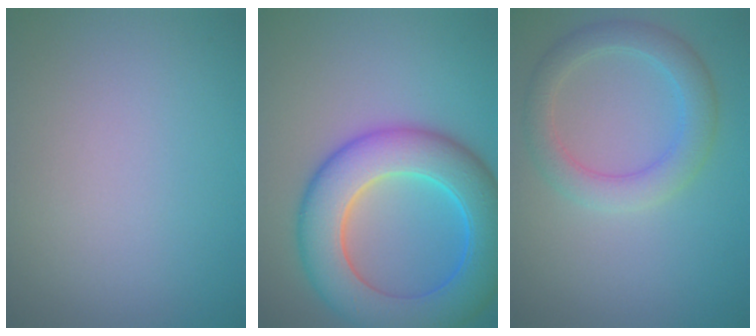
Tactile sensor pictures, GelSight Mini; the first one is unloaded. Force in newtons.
{"total": 10.1, "press": 10.1, "slide": 0.1}
{"total": 3.8, "press": 3.8, "slide": 0.3}